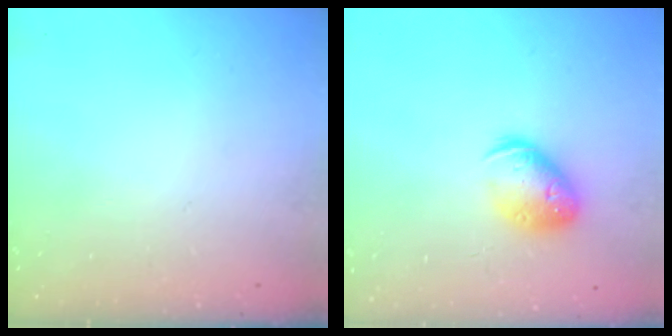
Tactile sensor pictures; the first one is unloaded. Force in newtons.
{"total": 13.7, "press": 13.5, "slide": 2.0}